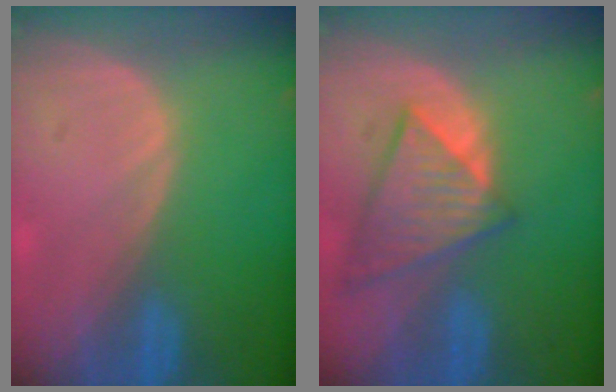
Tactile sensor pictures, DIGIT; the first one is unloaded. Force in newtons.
{"total": 8.6, "press": 7.5, "slide": 4.2}